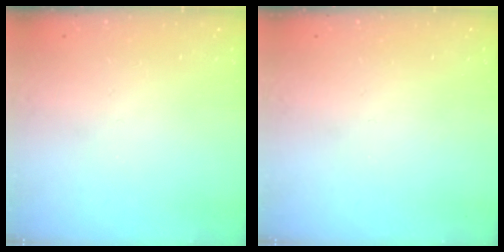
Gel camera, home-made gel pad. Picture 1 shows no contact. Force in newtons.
{"total": 0.0}